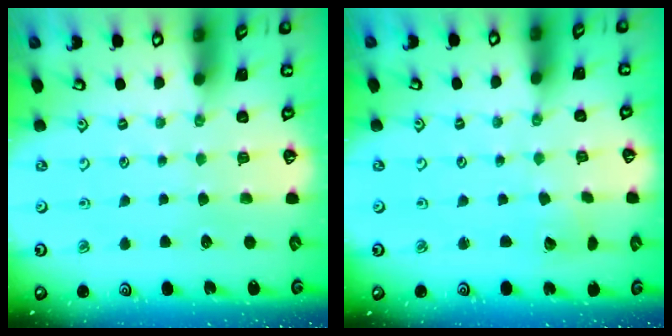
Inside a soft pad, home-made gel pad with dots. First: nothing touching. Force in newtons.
{"total": 3.3, "press": 3.3, "slide": 0.3}